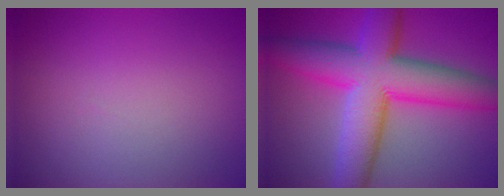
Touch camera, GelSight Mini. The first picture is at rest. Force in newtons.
{"total": 11.3, "press": 11.3, "slide": 0.2}